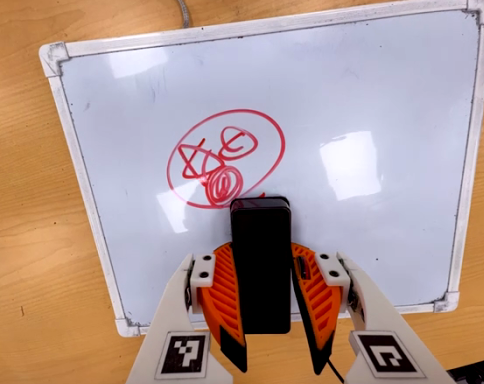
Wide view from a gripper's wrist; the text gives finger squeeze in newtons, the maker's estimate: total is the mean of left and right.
{"total": 10.6, "left": 8.7, "right": 12.5}